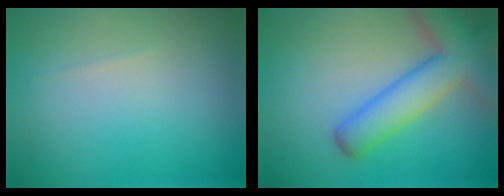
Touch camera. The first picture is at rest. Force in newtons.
{"total": 6.9, "press": 6.9, "slide": 0.4}